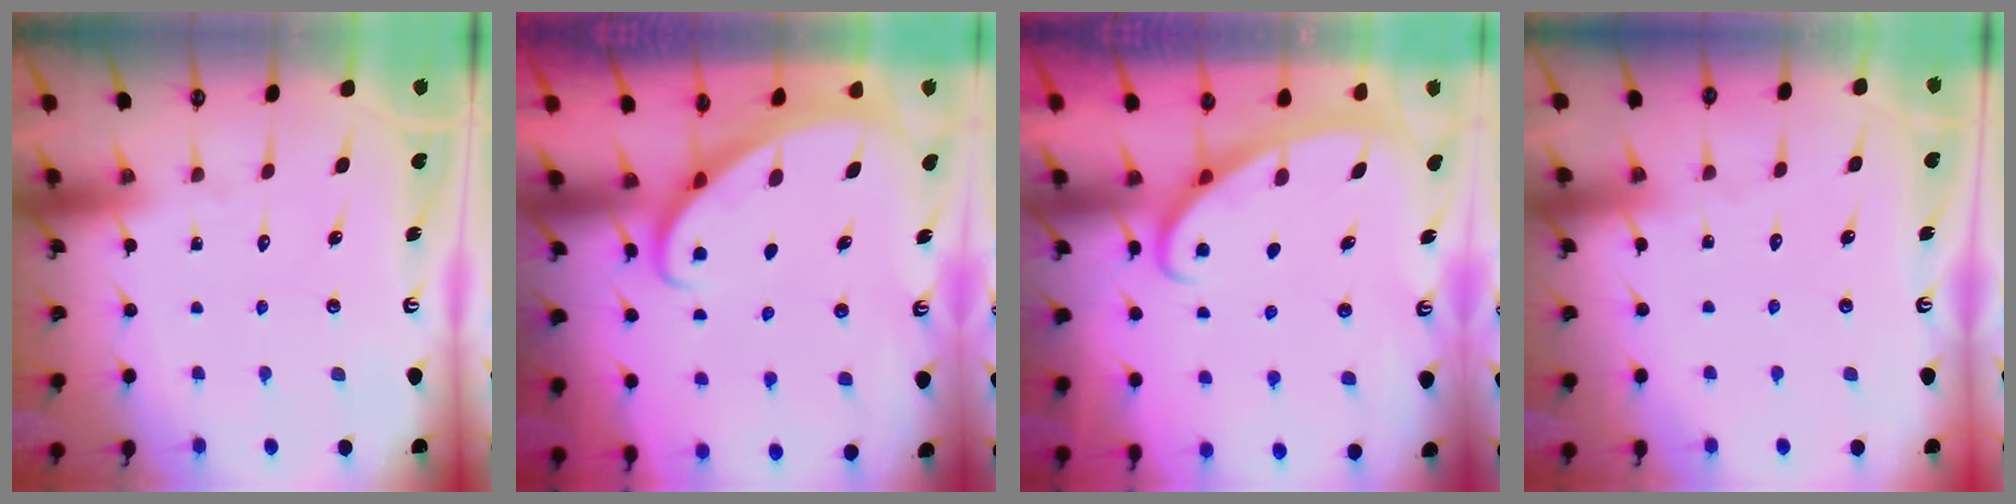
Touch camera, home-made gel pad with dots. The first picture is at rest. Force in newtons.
{"total": 2.7, "press": 2.7, "slide": 0.3}
{"total": 2.8, "press": 2.8, "slide": 0.3}
{"total": 2.2, "press": 2.2, "slide": 0.3}